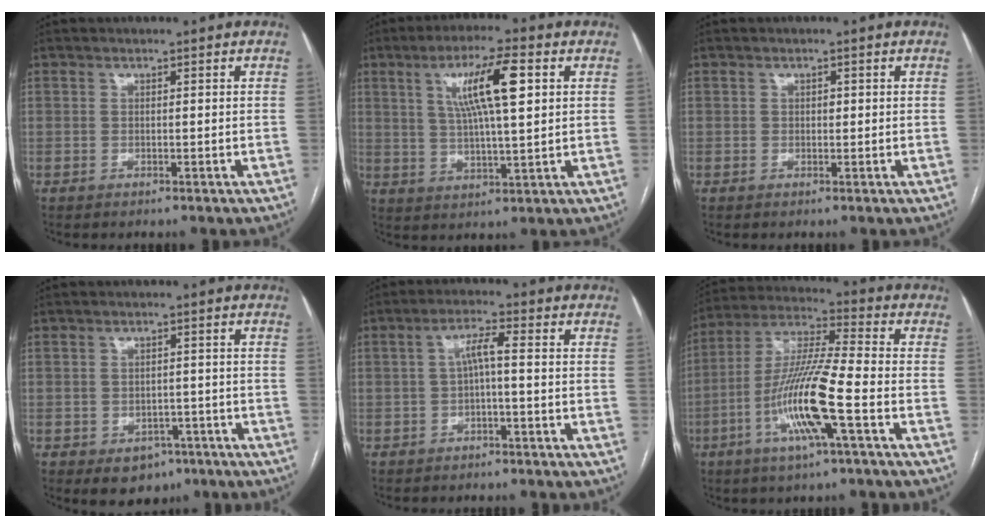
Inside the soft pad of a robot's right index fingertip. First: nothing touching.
{"total": 10.4, "force": [3.3, 1.2, 9.8], "torque": [-0.173, 0.011, 0.058]}
{"total": 0.8, "force": [0.1, 0.5, 0.5], "torque": [-0.005, 0.002, -0.001]}
{"total": 5.3, "force": [-2.8, 4.0, 2.2], "torque": [-0.019, 0.007, -0.027]}
{"total": 3.9, "force": [-0.2, 0.5, 3.8], "torque": [-0.068, 0.018, -0.003]}
{"total": 14.0, "force": [-4.8, 0.4, 13.1], "torque": [-0.263, -0.002, -0.097]}